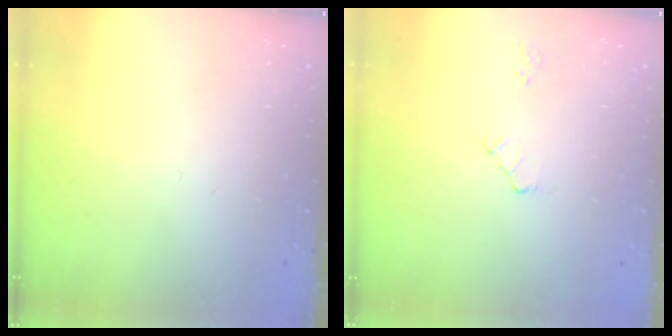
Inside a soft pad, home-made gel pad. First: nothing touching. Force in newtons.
{"total": 3.4, "press": 3.4, "slide": 0.4}